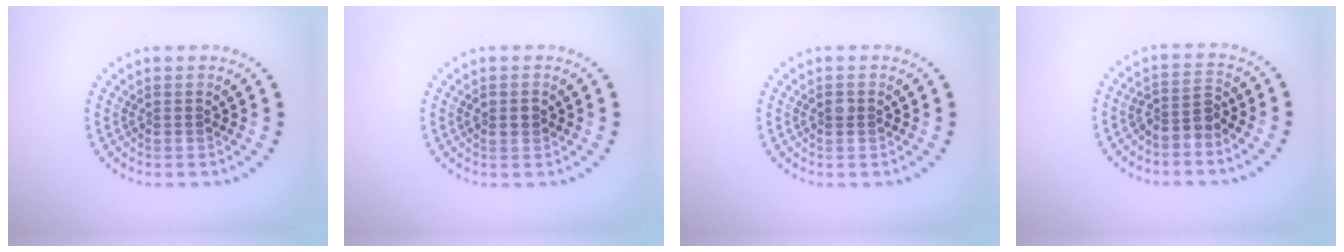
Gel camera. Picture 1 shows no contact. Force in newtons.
{"total": 1.4, "press": 1.4, "slide": 0.2}
{"total": 1.0, "press": 1.0, "slide": 0.1}
{"total": 2.3, "press": 1.8, "slide": 1.5}